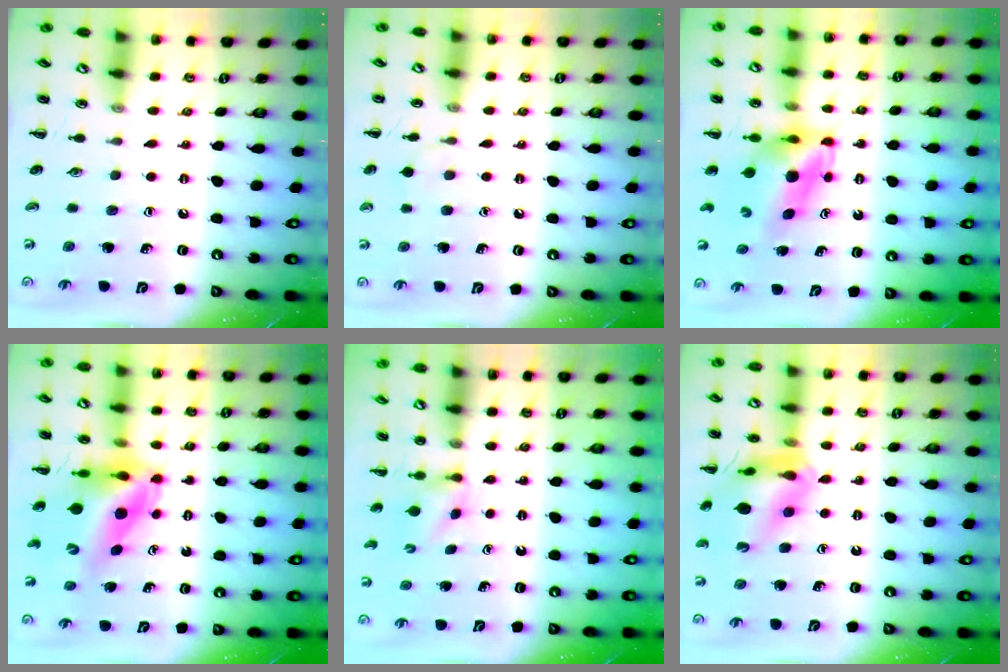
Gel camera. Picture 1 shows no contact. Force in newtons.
{"total": 5.4, "press": 5.1, "slide": 1.6}
{"total": 5.1, "press": 4.9, "slide": 1.2}
{"total": 10.0, "press": 9.5, "slide": 3.2}
{"total": 2.5, "press": 2.3, "slide": 0.9}
{"total": 15.7, "press": 15.5, "slide": 2.3}